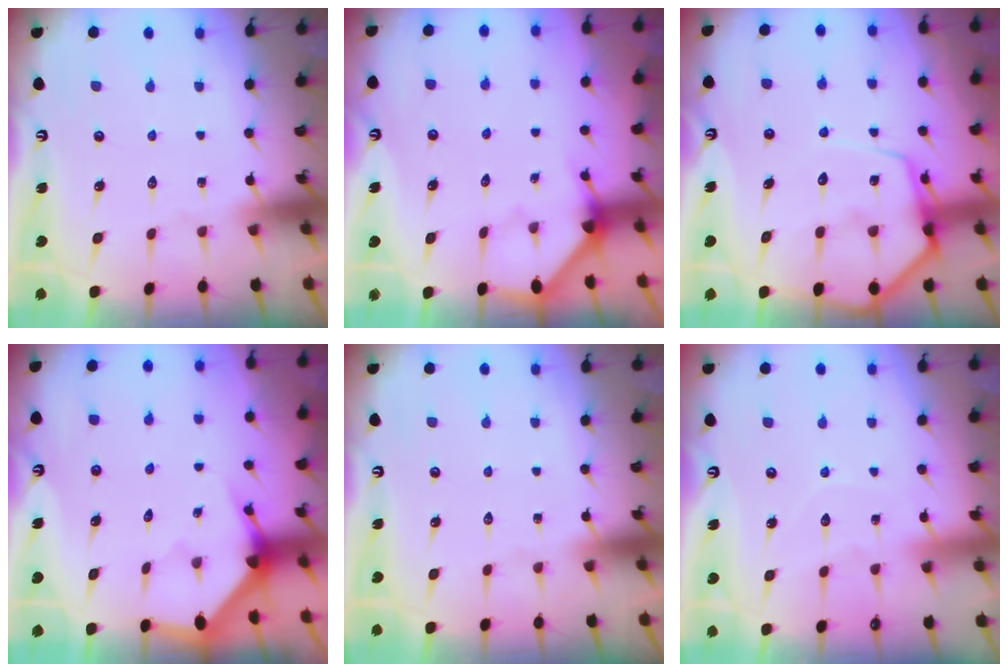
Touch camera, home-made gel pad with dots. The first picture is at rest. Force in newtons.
{"total": 2.9, "press": 2.8, "slide": 0.4}
{"total": 12.3, "press": 12.2, "slide": 1.2}
{"total": 3.5, "press": 3.5, "slide": 0.1}
{"total": 0.0}
{"total": 5.3, "press": 5.3, "slide": 0.4}